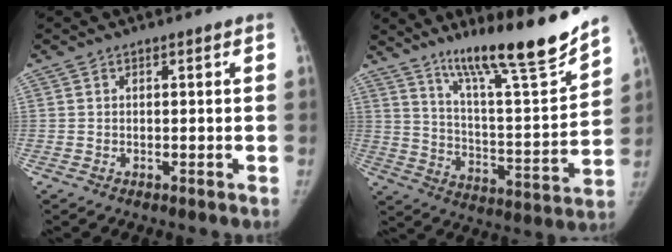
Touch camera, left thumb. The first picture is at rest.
{"total": 20.1, "force": [15.5, 1.6, 12.6], "torque": [-0.167, -0.093, 0.261]}